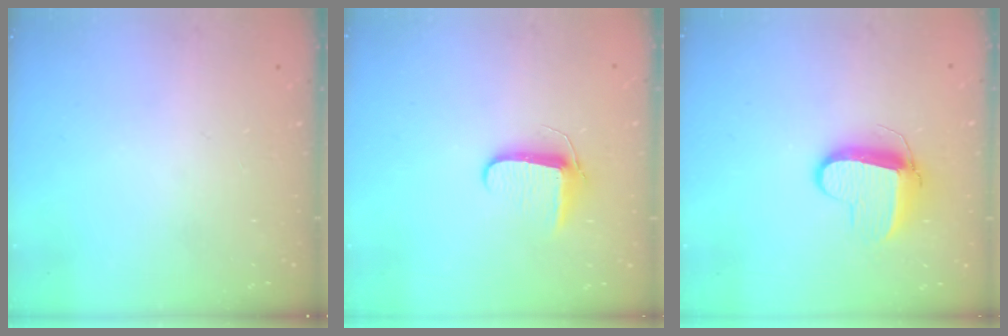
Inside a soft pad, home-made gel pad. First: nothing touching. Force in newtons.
{"total": 7.8, "press": 7.7, "slide": 1.1}
{"total": 9.6, "press": 9.5, "slide": 0.9}